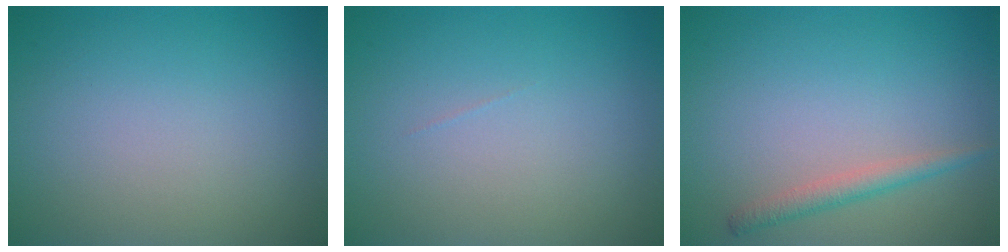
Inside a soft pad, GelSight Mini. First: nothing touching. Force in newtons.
{"total": 0.0}
{"total": 1.8, "press": 1.8, "slide": 0.1}